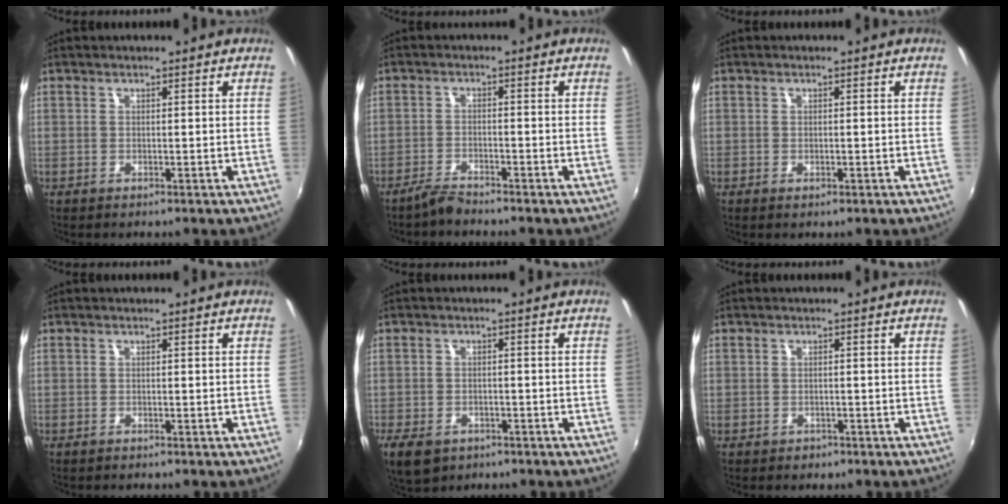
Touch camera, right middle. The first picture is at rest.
{"total": 3.0, "force": [-2.8, 0.2, 0.8], "torque": [-0.028, -0.003, -0.059]}
{"total": 0.8, "force": [-0.4, 0.4, 0.5], "torque": [-0.008, -0.003, -0.006]}
{"total": 0.0}
{"total": 7.2, "force": [-4.2, 4.4, 3.9], "torque": [-0.095, -0.023, -0.070]}
{"total": 1.5, "force": [-0.7, 1.4, 0.2], "torque": [-0.005, 0.001, -0.006]}